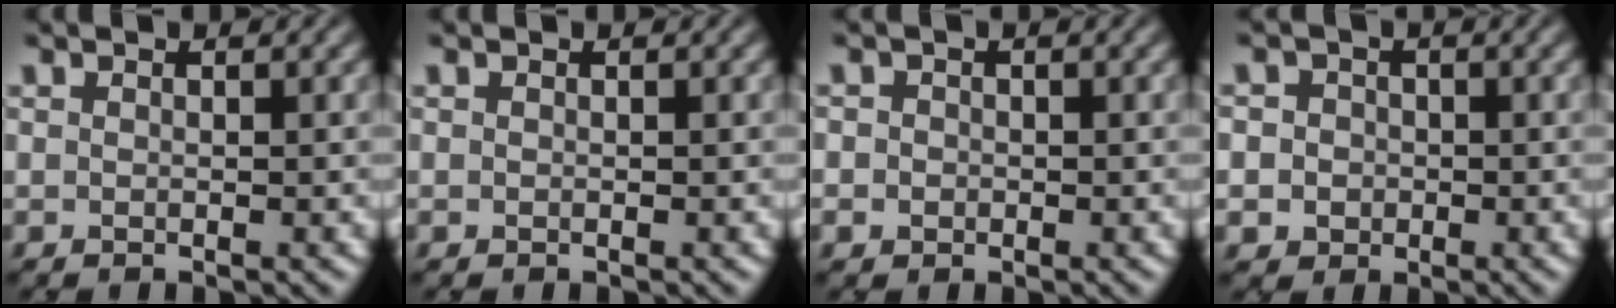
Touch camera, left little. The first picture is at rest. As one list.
[{"total": 0.0}, {"total": 1.3, "force": [0.0, 1.2, 0.4], "torque": [0.005, 0.000, -0.008]}, {"total": 3.6, "force": [0.1, 3.4, 1.3], "torque": [0.005, 0.023, -0.023]}]